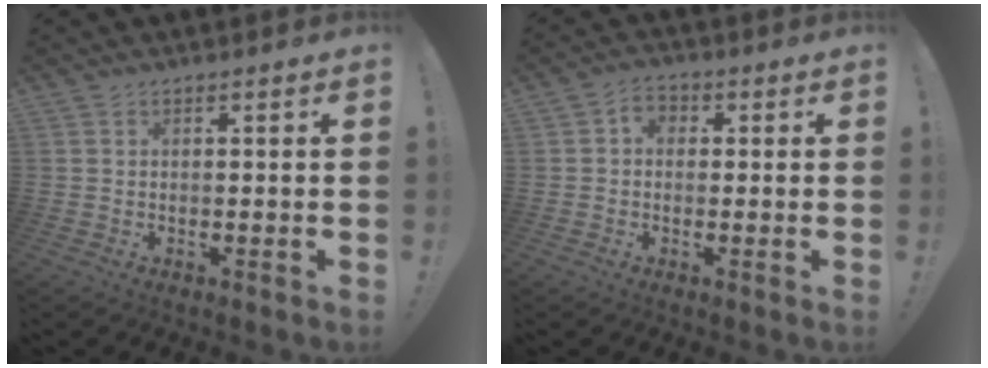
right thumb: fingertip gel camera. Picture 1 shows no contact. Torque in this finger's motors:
{"motor_torque": [0.00, 0.00, -0.02, 0.14, 0.00]}